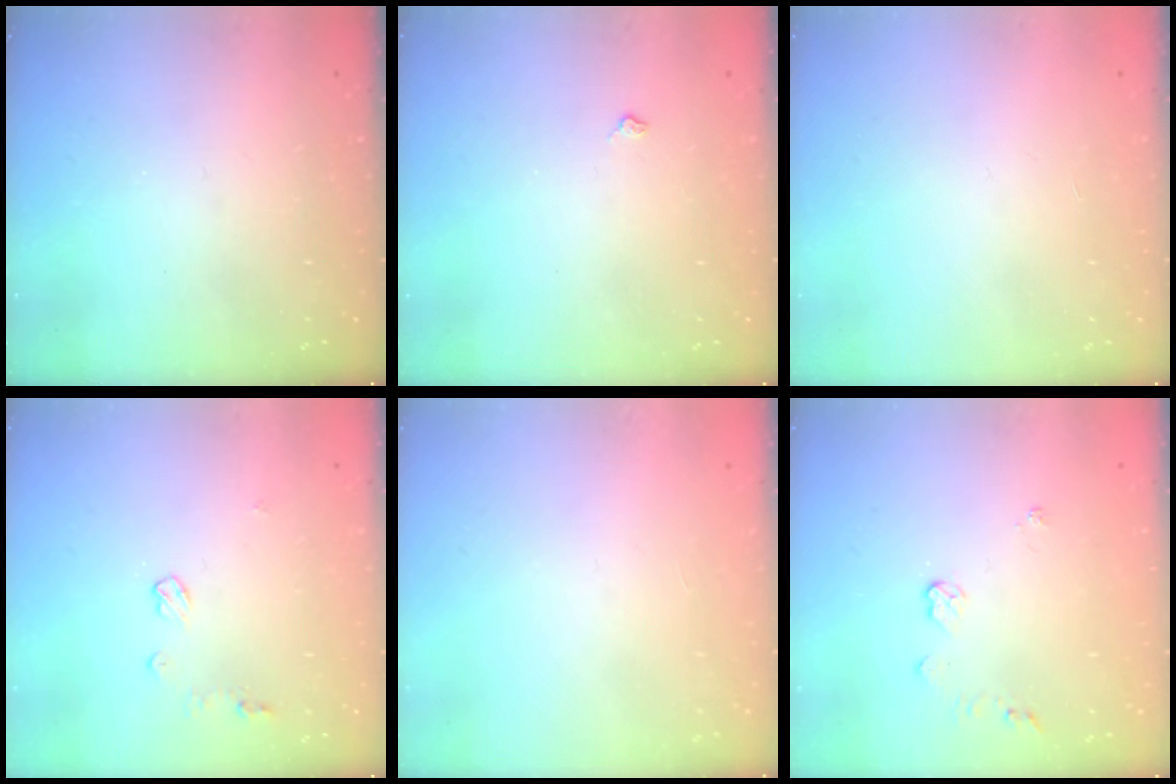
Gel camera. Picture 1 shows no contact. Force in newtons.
{"total": 3.0, "press": 3.0, "slide": 0.5}
{"total": 0.0}
{"total": 5.2, "press": 5.2, "slide": 0.4}
{"total": 0.0}
{"total": 3.9, "press": 3.9, "slide": 0.5}